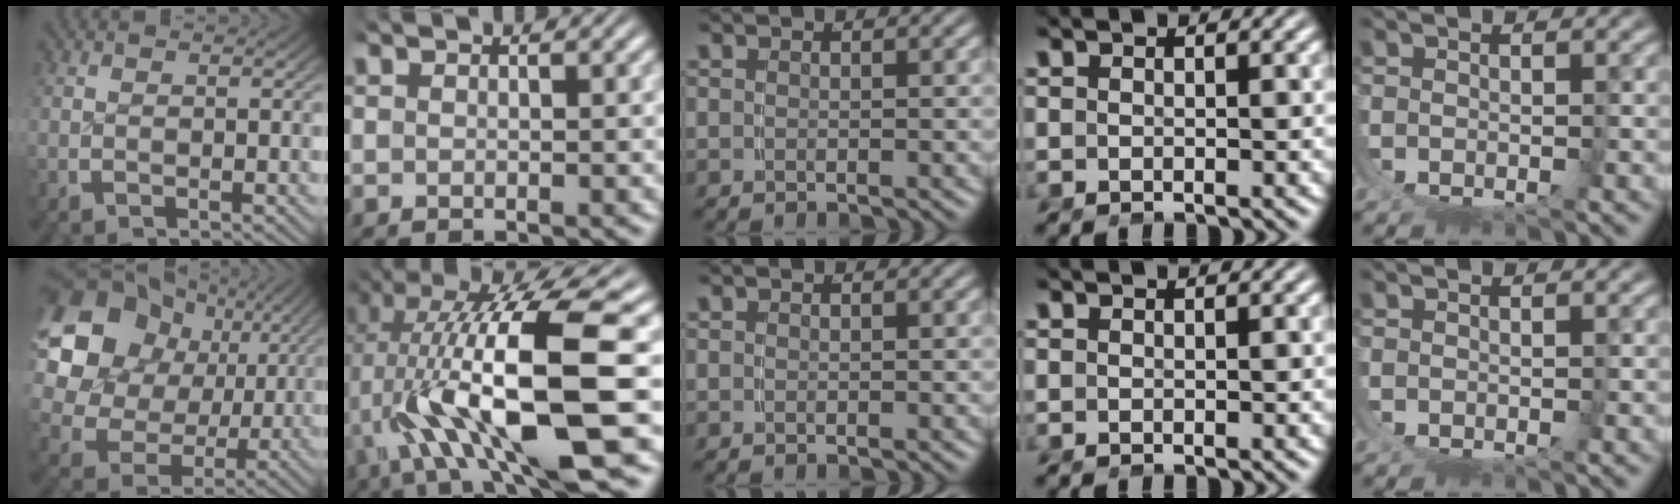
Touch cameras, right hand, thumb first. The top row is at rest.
{"thumb": {"total": 14.2, "force": [2.3, 10.8, 9.0], "torque": [-0.199, -0.029, 0.045]}, "index": {"total": 13.5, "force": [0.3, 5.2, 12.5], "torque": [-0.209, 0.006, 0.004]}}